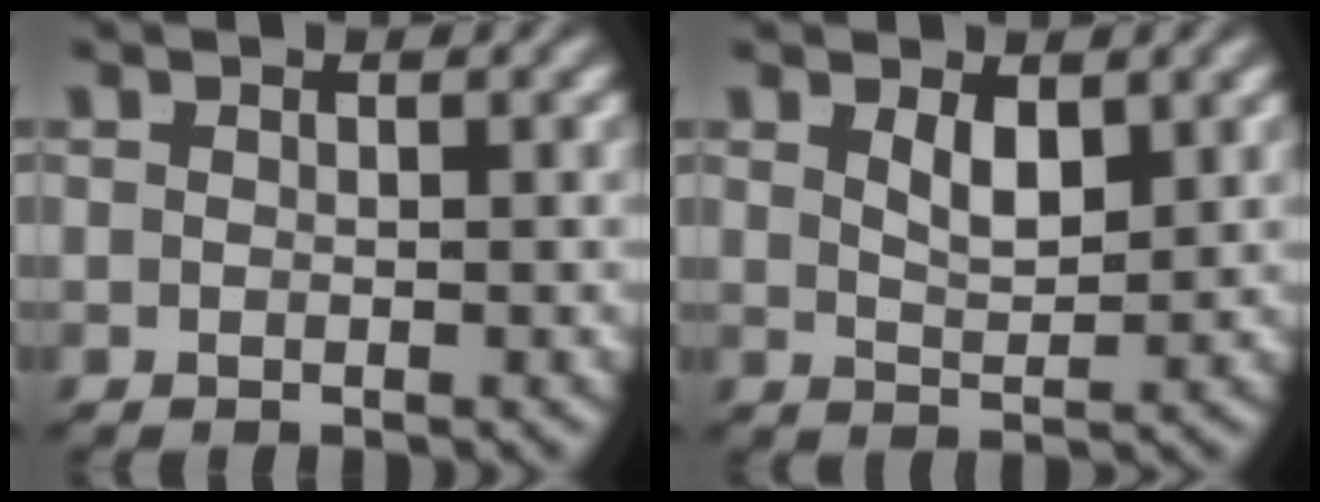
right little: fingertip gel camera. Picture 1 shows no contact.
{"total": 2.1, "force": [1.2, 0.2, 1.7], "torque": [-0.019, -0.015, 0.029]}